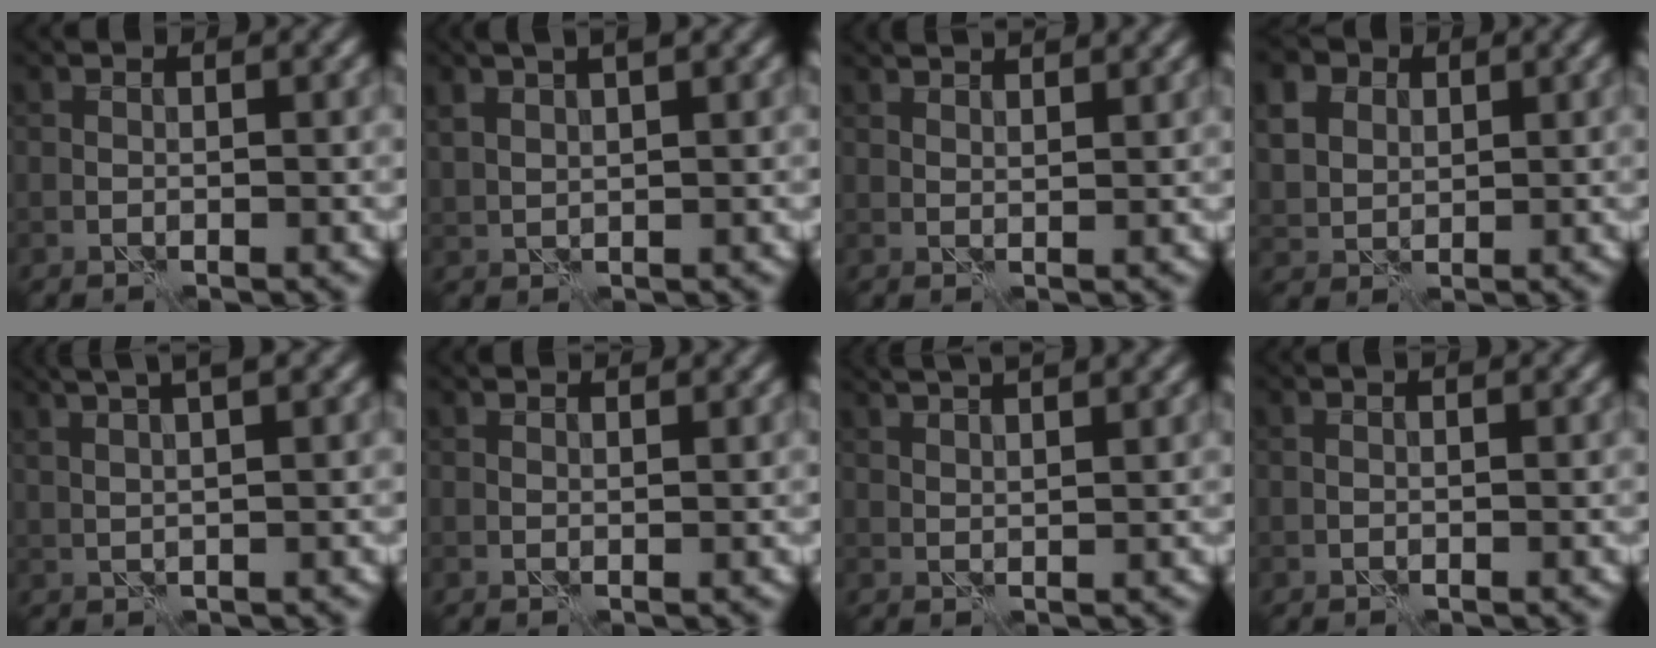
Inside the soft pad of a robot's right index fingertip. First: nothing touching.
{"total": 4.4, "force": [2.7, 1.4, 3.2], "torque": [-0.052, 0.014, 0.033]}
{"total": 4.2, "force": [3.3, 1.3, 2.3], "torque": [-0.024, 0.025, 0.024]}
{"total": 5.9, "force": [2.9, 4.4, 2.8], "torque": [-0.095, 0.014, 0.055]}
{"total": 6.0, "force": [3.5, 1.7, 4.5], "torque": [-0.058, 0.027, 0.034]}
{"total": 1.7, "force": [1.5, 0.3, 0.6], "torque": [-0.010, -0.005, 0.015]}
{"total": 6.4, "force": [4.4, 2.3, 4.2], "torque": [-0.046, 0.038, 0.040]}
{"total": 1.2, "force": [0.7, 0.3, 1.0], "torque": [-0.009, -0.003, 0.003]}